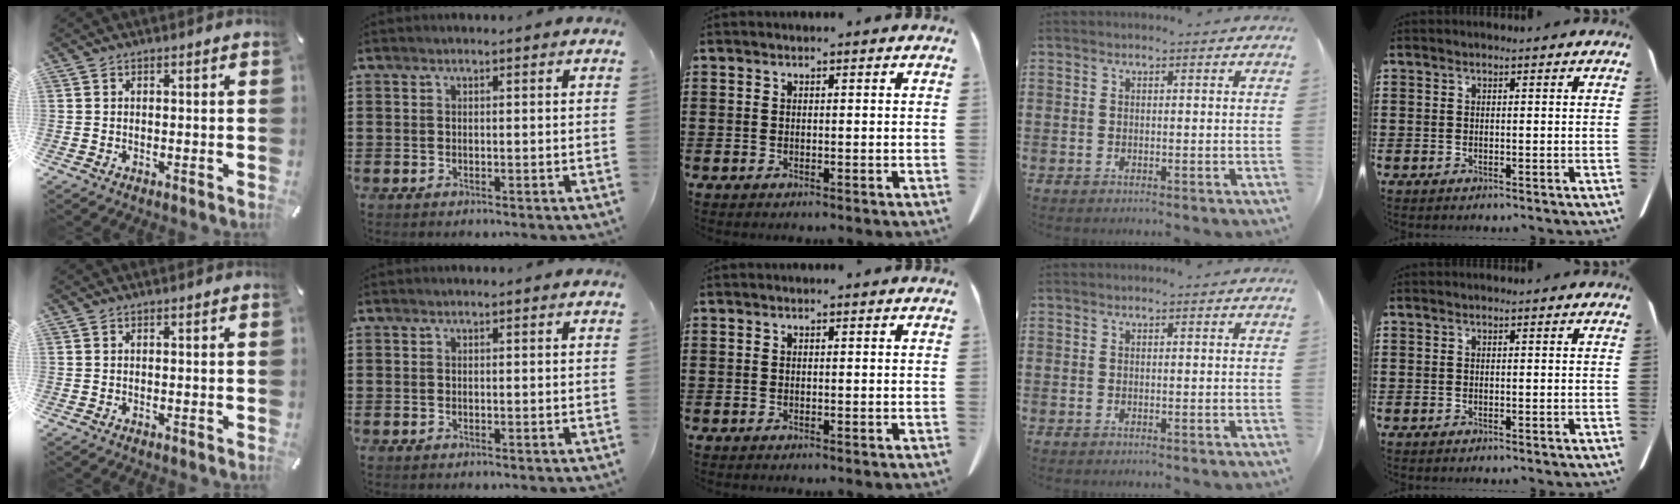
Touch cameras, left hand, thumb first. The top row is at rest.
{}